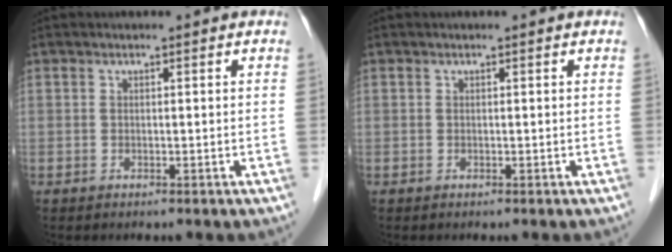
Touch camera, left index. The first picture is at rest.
{"total": 0.0}